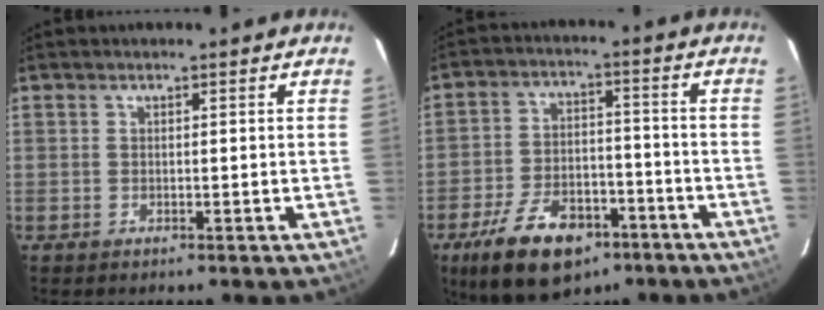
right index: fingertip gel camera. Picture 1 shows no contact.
{"total": 16.0, "force": [-9.7, 8.5, 9.4], "torque": [-0.197, 0.001, -0.152]}